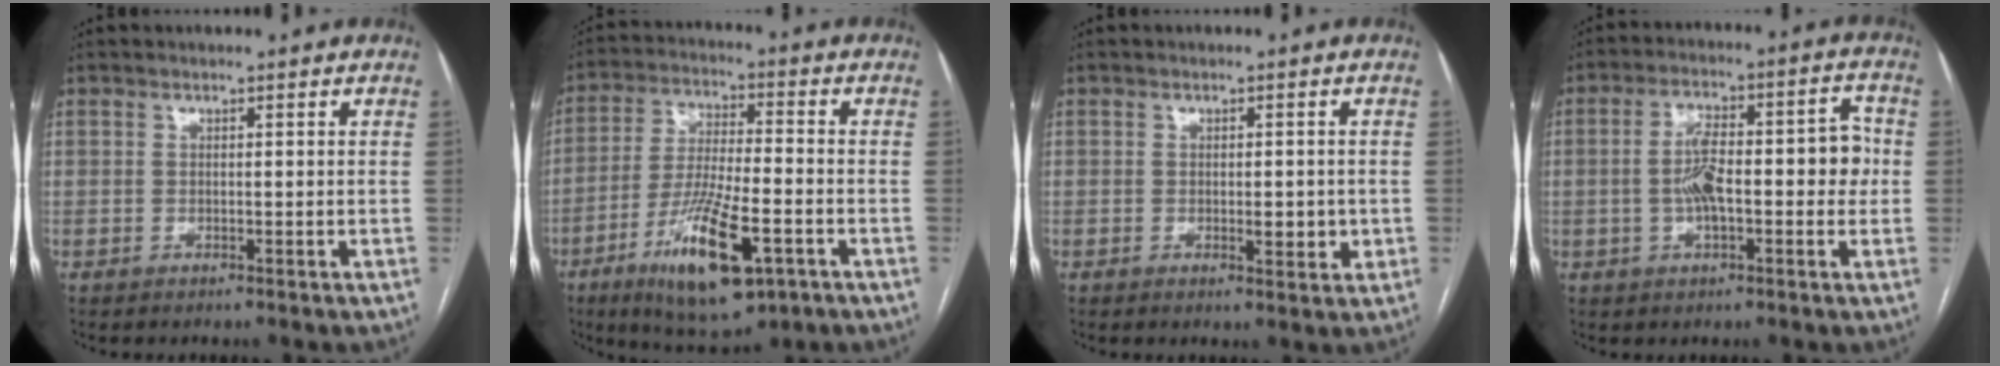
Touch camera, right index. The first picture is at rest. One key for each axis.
{"total": 15.3, "fx": -7.0, "fy": 3.7, "fz": 13.1, "tx": -0.245, "ty": -0.022, "tz": -0.111}
{"total": 3.2, "fx": -0.5, "fy": 1.1, "fz": 2.9, "tx": -0.044, "ty": -0.002, "tz": -0.004}
{"total": 10.6, "fx": -0.7, "fy": 3.5, "fz": 10.0, "tx": -0.162, "ty": 0.042, "tz": -0.009}